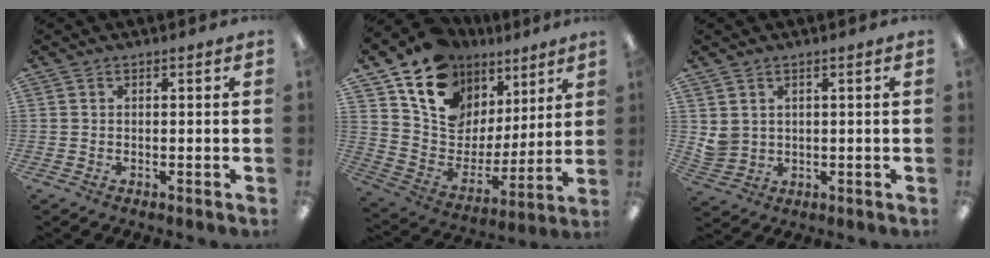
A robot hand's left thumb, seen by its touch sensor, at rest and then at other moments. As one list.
[{"total": 14.6, "force": [10.0, 9.7, 4.4], "torque": [-0.097, -0.074, 0.188]}, {"total": 3.4, "force": [2.0, 2.8, 0.5], "torque": [-0.012, -0.008, 0.037]}]